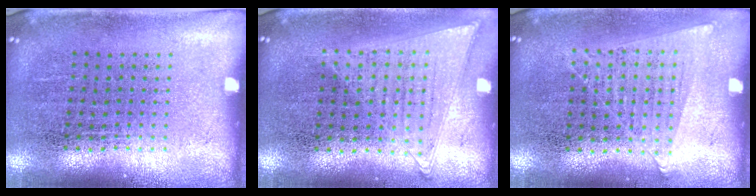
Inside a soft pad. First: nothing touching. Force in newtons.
{"total": 1.1, "press": 1.0, "slide": 0.3}
{"total": 1.1, "press": 1.1, "slide": 0.4}